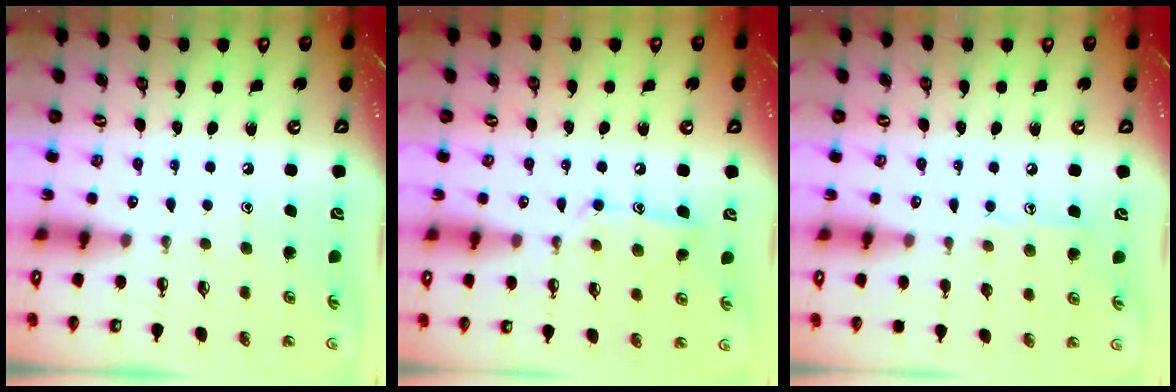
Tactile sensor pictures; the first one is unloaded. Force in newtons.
{"total": 10.5, "press": 10.4, "slide": 0.8}
{"total": 7.8, "press": 7.8, "slide": 0.7}